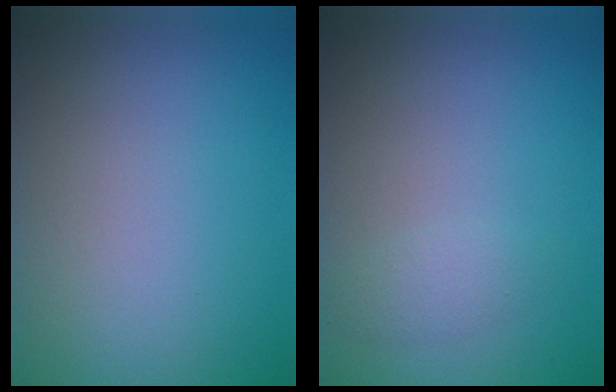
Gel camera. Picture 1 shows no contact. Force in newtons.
{"total": 1.2, "press": 1.2, "slide": 0.0}